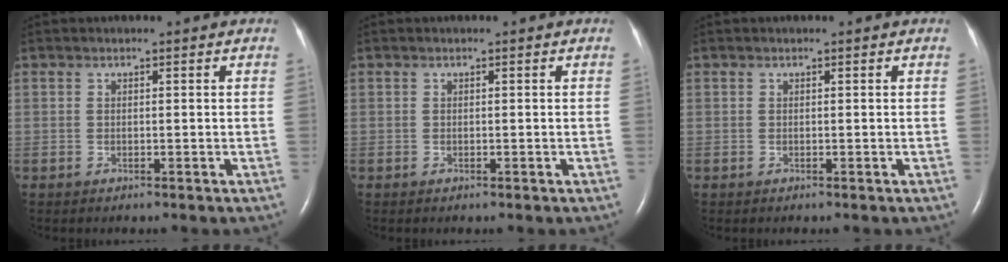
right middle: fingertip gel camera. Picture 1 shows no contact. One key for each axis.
{"total": 0.0}
{"total": 0.0}